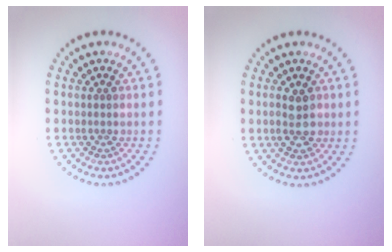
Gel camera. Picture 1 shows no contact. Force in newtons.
{"total": 2.4, "press": 2.4, "slide": 0.2}